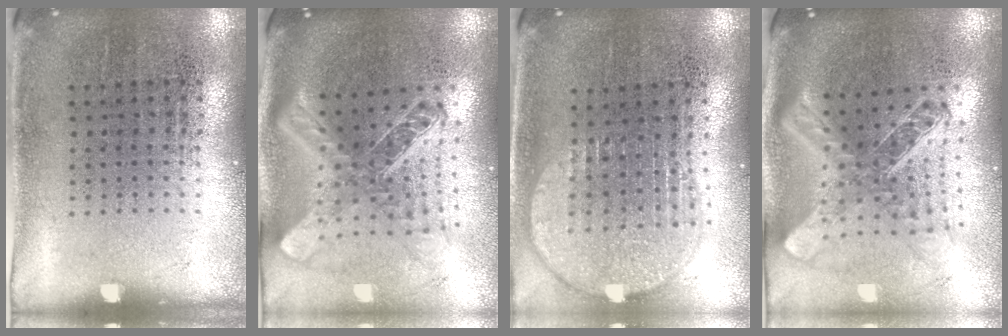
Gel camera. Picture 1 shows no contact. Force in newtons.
{"total": 2.6, "press": 1.9, "slide": 1.8}
{"total": 1.9, "press": 1.6, "slide": 1.0}
{"total": 2.6, "press": 2.0, "slide": 1.6}